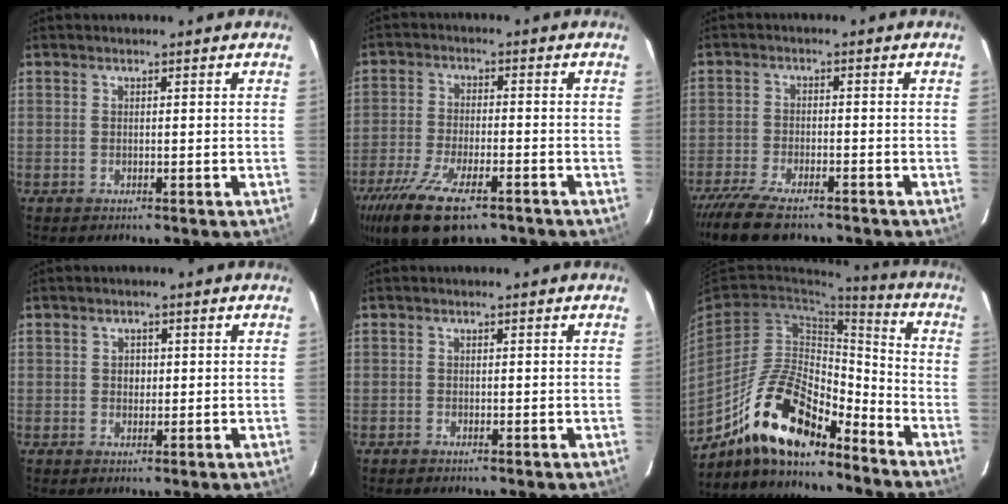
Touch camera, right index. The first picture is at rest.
{"total": 15.5, "force": [-10.2, 5.5, 10.3], "torque": [-0.223, -0.043, -0.181]}
{"total": 10.3, "force": [-8.4, 3.0, 5.2], "torque": [-0.128, -0.032, -0.152]}
{"total": 1.7, "force": [0.2, 1.6, 0.6], "torque": [-0.006, 0.006, 0.002]}
{"total": 0.0}
{"total": 17.5, "force": [-12.7, 6.4, 10.3], "torque": [-0.207, 0.010, -0.231]}